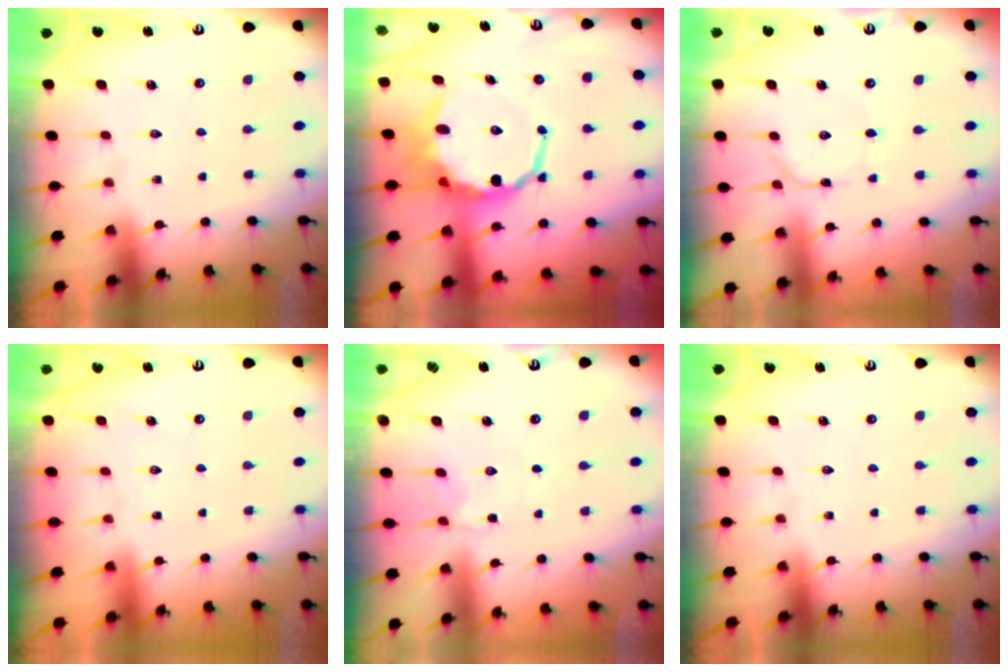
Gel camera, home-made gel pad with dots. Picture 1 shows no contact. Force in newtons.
{"total": 10.3, "press": 10.0, "slide": 2.2}
{"total": 1.5, "press": 1.5, "slide": 0.1}
{"total": 1.5, "press": 1.5, "slide": 0.1}
{"total": 2.6, "press": 2.5, "slide": 0.5}
{"total": 0.0}